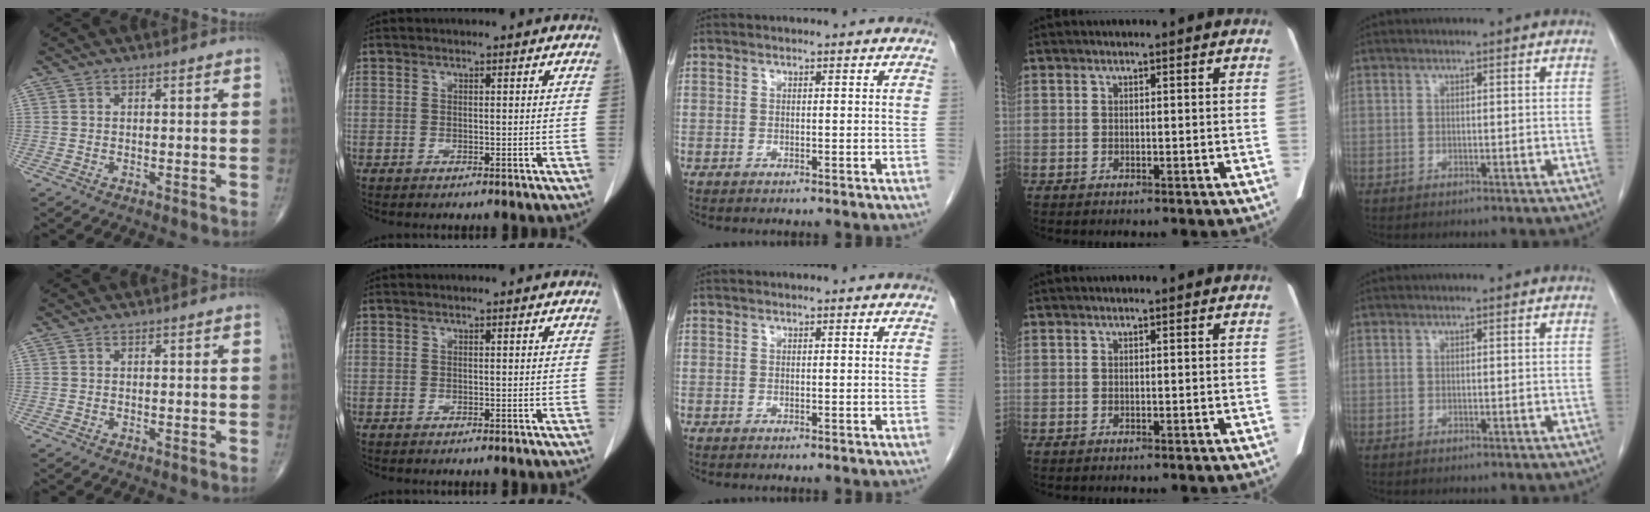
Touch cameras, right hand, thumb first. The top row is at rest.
{}